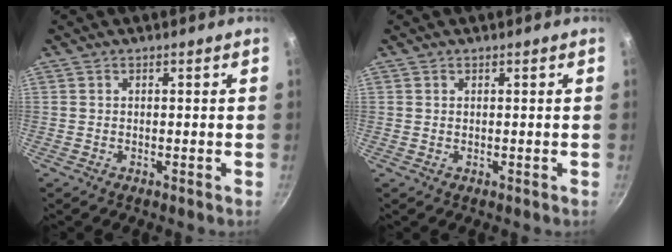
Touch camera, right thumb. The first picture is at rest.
{"total": 0.0}